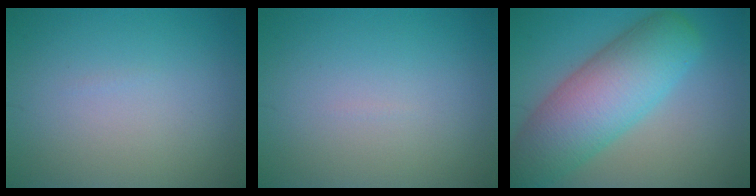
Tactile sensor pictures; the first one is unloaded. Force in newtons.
{"total": 0.0}
{"total": 9.5, "press": 9.5, "slide": 0.3}